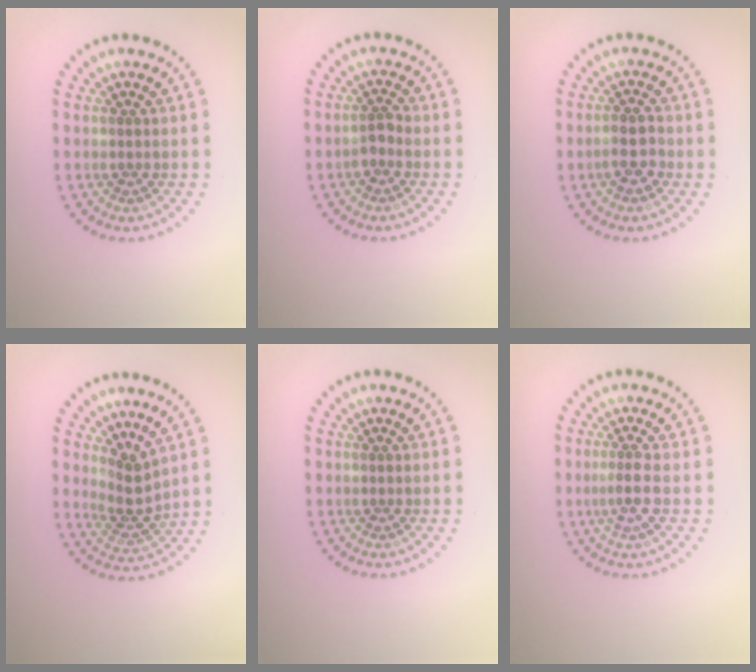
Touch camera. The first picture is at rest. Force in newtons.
{"total": 1.4, "press": 1.1, "slide": 0.8}
{"total": 2.1, "press": 2.0, "slide": 0.8}
{"total": 2.5, "press": 1.8, "slide": 1.7}
{"total": 0.0}
{"total": 1.9, "press": 1.6, "slide": 1.1}